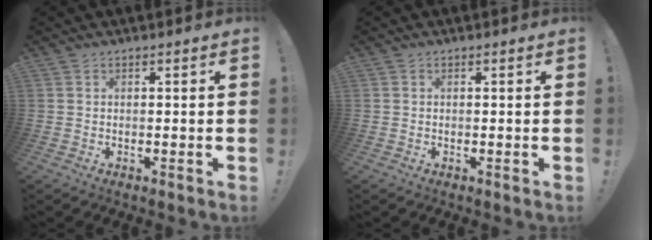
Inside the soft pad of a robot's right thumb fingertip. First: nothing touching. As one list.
[{"total": 0.0}]